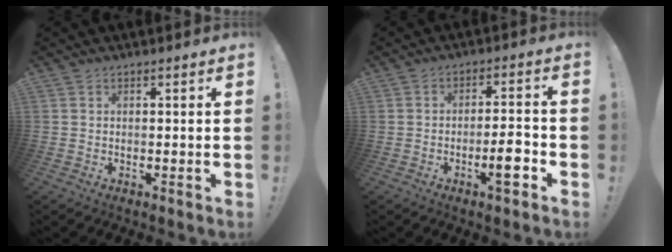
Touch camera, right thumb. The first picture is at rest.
{"total": 7.4, "force": [-3.5, 2.1, 6.1], "torque": [-0.089, 0.018, -0.057]}